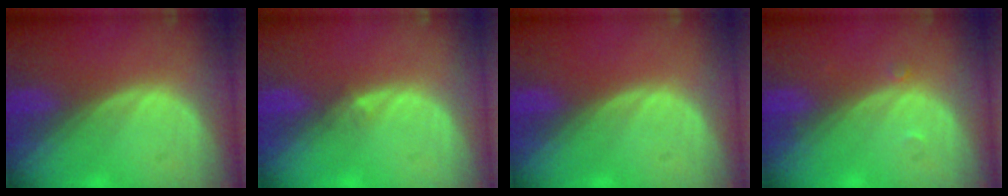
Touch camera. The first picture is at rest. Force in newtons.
{"total": 0.9, "press": 0.7, "slide": 0.6}
{"total": 0.0}
{"total": 0.7, "press": 0.7, "slide": 0.1}